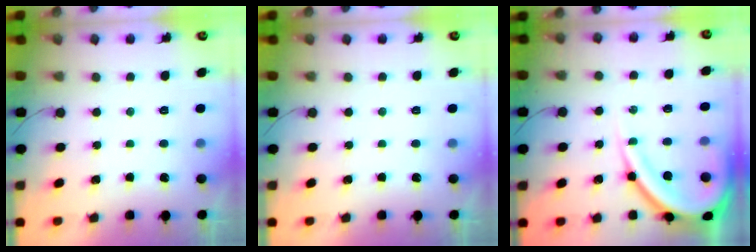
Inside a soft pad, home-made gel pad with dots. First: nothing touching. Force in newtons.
{"total": 0.0}
{"total": 15.5, "press": 15.3, "slide": 1.8}